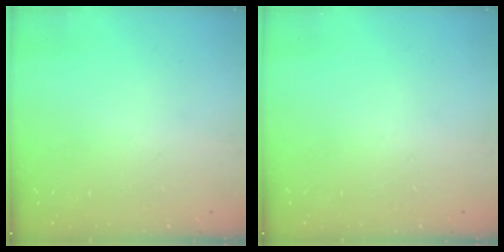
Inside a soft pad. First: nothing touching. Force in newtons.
{"total": 0.0}